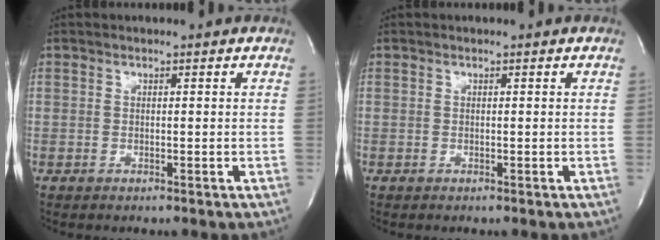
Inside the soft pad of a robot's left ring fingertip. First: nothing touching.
{"total": 0.0}